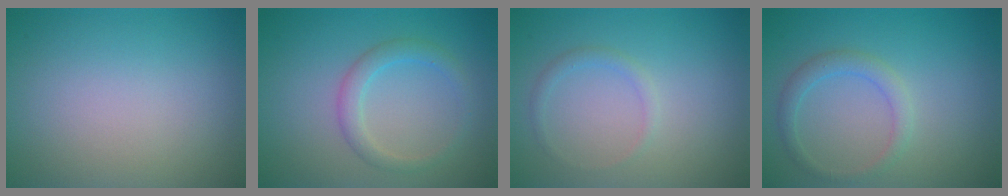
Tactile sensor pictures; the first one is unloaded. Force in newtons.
{"total": 2.2, "press": 2.2, "slide": 0.1}
{"total": 1.1, "press": 1.1, "slide": 0.1}
{"total": 2.0, "press": 2.0, "slide": 0.1}